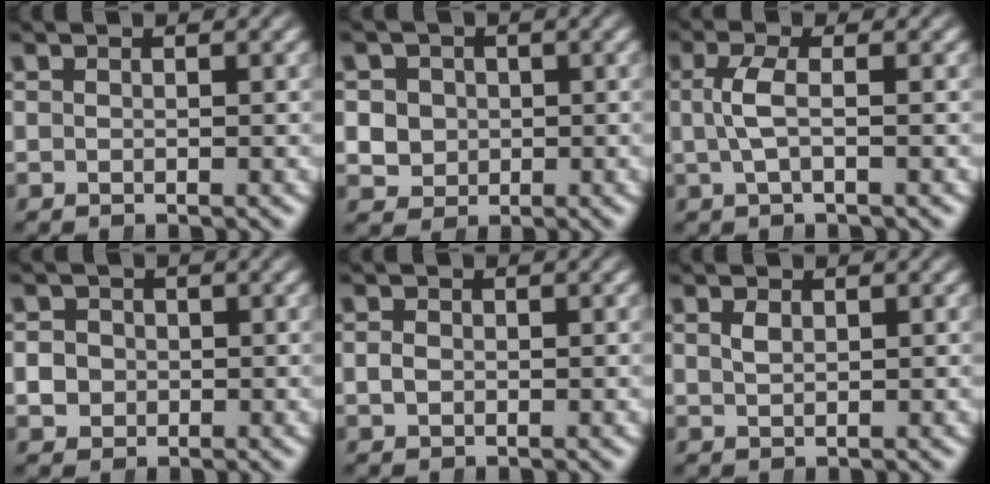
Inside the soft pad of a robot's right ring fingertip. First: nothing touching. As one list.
[{"total": 5.7, "force": [-0.1, 5.4, 1.9], "torque": [-0.042, -0.014, 0.004]}, {"total": 2.3, "force": [-0.1, 0.7, 2.2], "torque": [-0.054, 0.001, 0.000]}, {"total": 2.7, "force": [-0.4, 2.6, 0.6], "torque": [-0.017, -0.008, -0.003]}, {"total": 0.8, "force": [-0.3, 0.7, 0.3], "torque": [-0.011, -0.007, -0.001]}, {"total": 0.7, "force": [0.3, 0.4, 0.5], "torque": [-0.012, -0.007, 0.015]}]